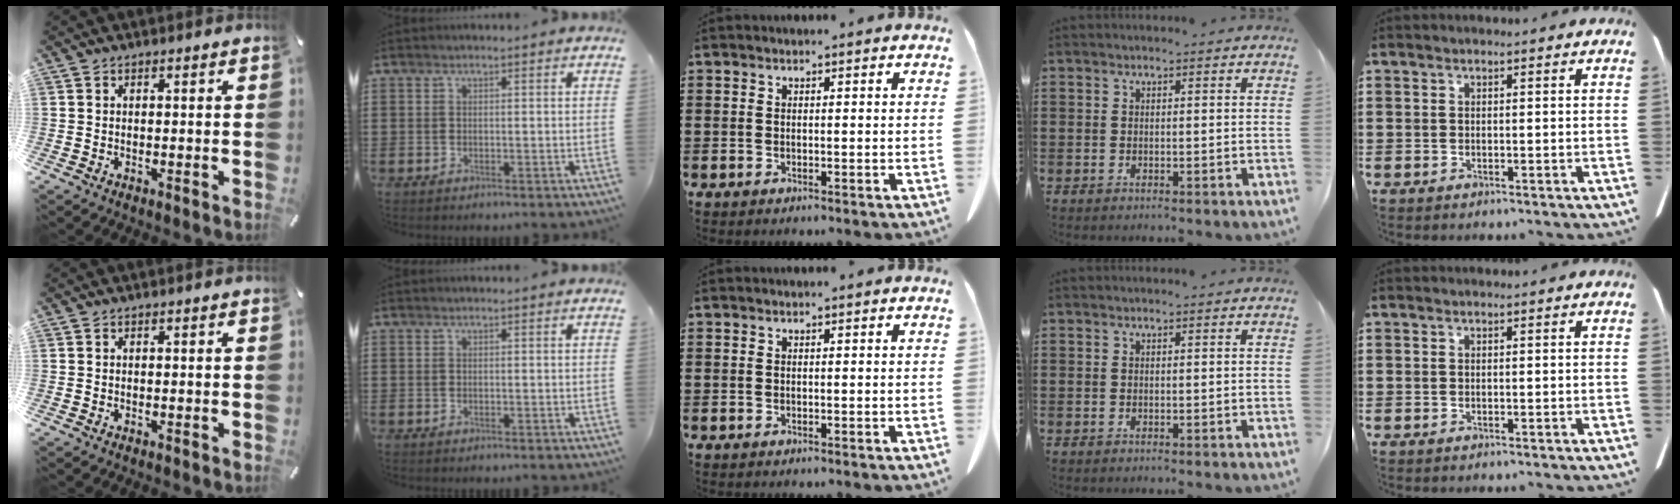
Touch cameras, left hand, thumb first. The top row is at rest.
{}